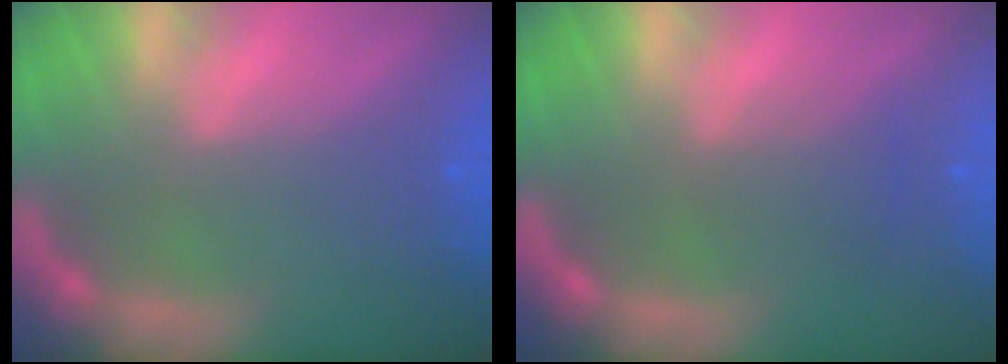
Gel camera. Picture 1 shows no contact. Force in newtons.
{"total": 2.0}